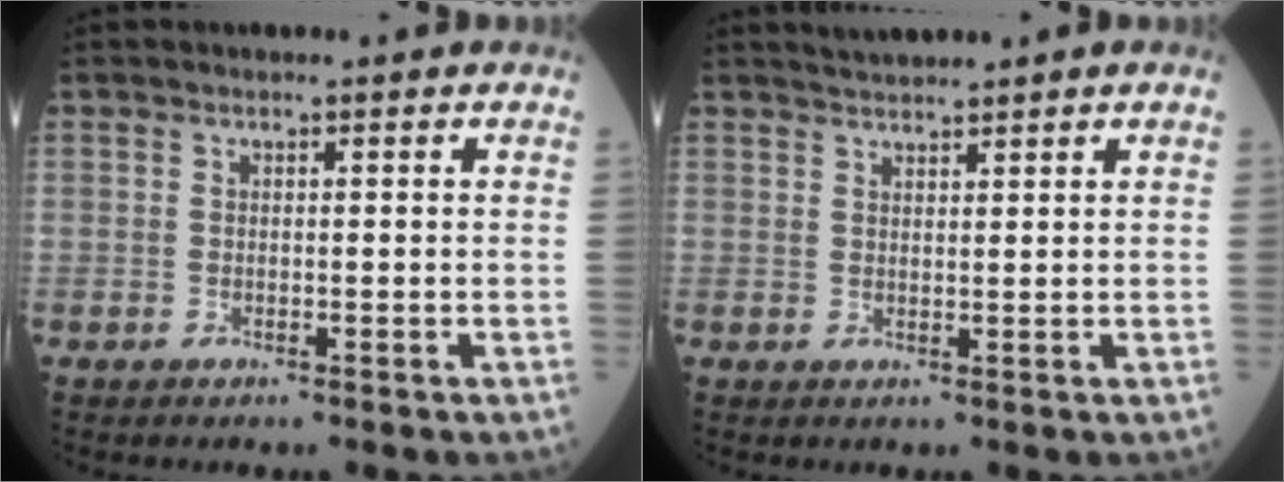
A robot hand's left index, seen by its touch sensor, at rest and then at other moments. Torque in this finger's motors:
{"motor_torque": [-0.96, -0.81, -0.74, -0.01]}